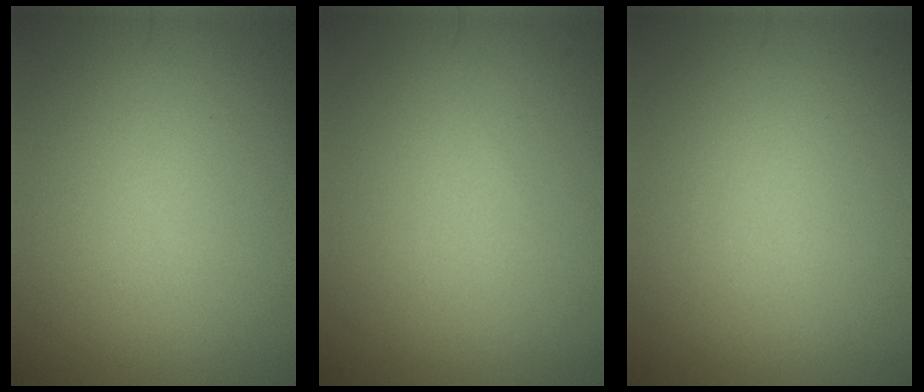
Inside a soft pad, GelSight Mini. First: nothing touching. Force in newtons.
{"total": 0.0}
{"total": 0.0}